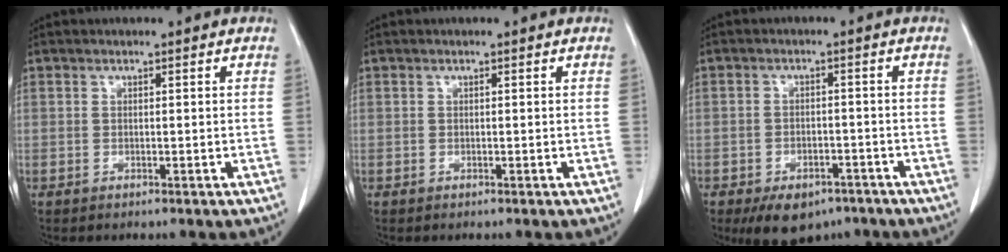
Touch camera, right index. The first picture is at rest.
{"total": 0.0}
{"total": 8.1, "force": [-5.8, 4.4, 3.5], "torque": [-0.046, 0.002, -0.082]}